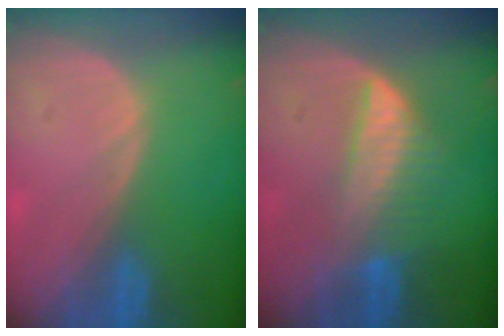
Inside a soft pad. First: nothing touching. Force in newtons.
{"total": 6.4, "press": 5.9, "slide": 2.5}